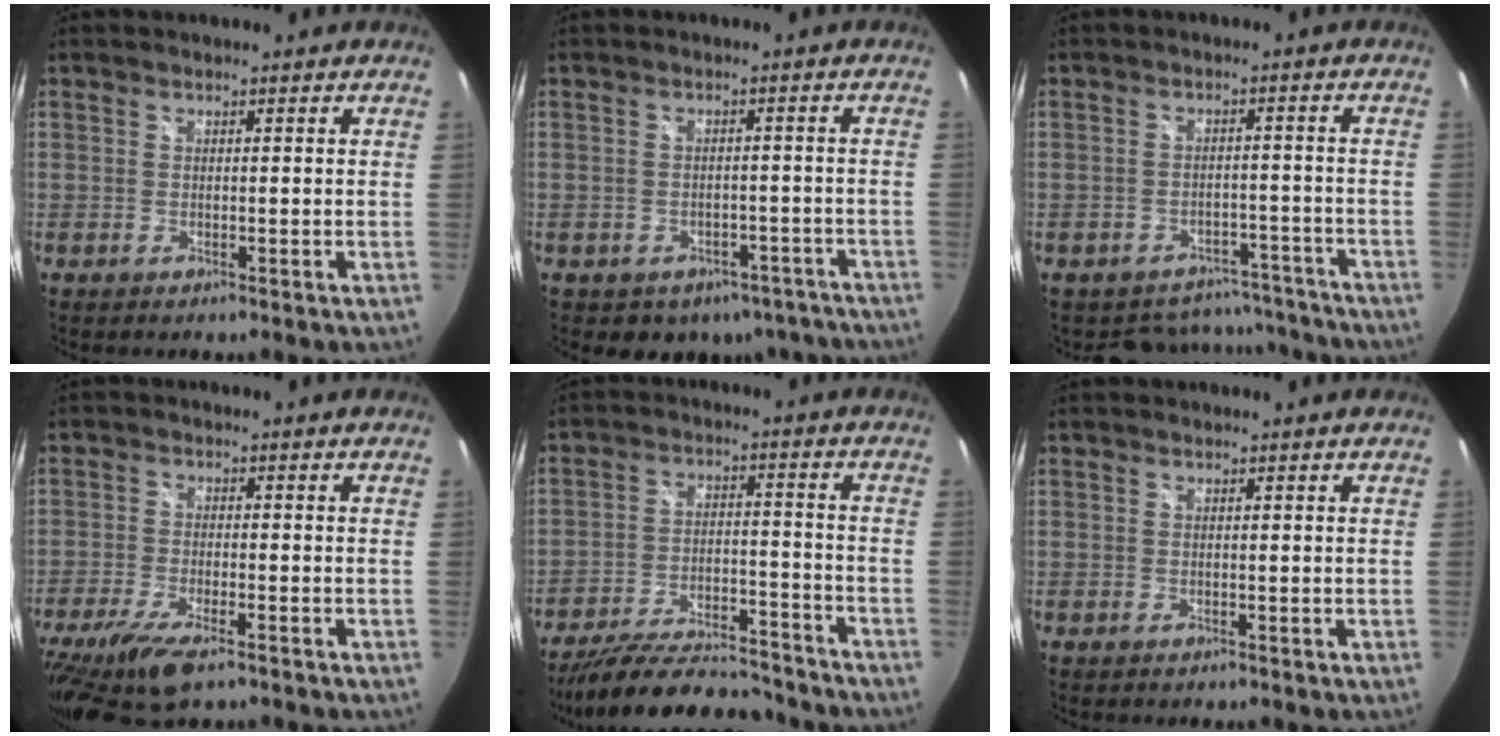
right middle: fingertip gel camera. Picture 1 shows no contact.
{"total": 11.4, "force": [-8.0, 7.4, 3.2], "torque": [-0.069, 0.012, -0.077]}
{"total": 11.3, "force": [-9.7, 5.6, 1.5], "torque": [-0.038, 0.025, -0.112]}
{"total": 12.9, "force": [-9.0, 3.8, 8.4], "torque": [-0.189, -0.047, -0.162]}
{"total": 20.5, "force": [-18.0, 4.8, 8.5], "torque": [-0.164, -0.019, -0.261]}
{"total": 0.0}